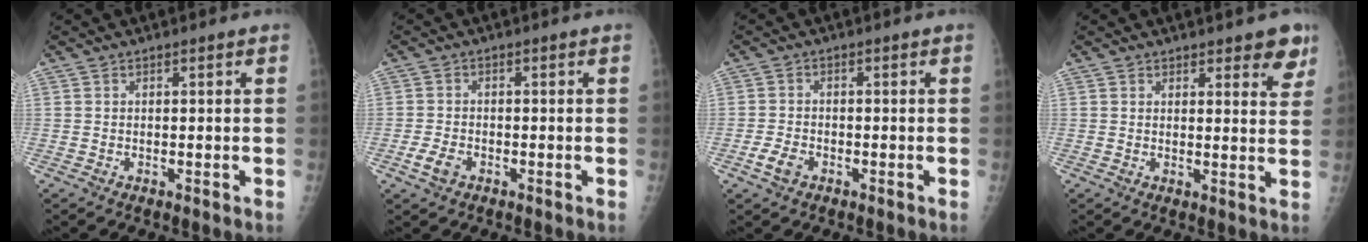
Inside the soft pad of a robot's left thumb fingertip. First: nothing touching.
{"total": 3.2, "force": [-1.5, 2.1, 1.9], "torque": [-0.037, 0.004, -0.027]}
{"total": 3.4, "force": [-1.7, 2.2, 1.9], "torque": [-0.037, 0.006, -0.030]}
{"total": 5.2, "force": [3.7, 2.2, 2.9], "torque": [0.000, -0.020, 0.041]}